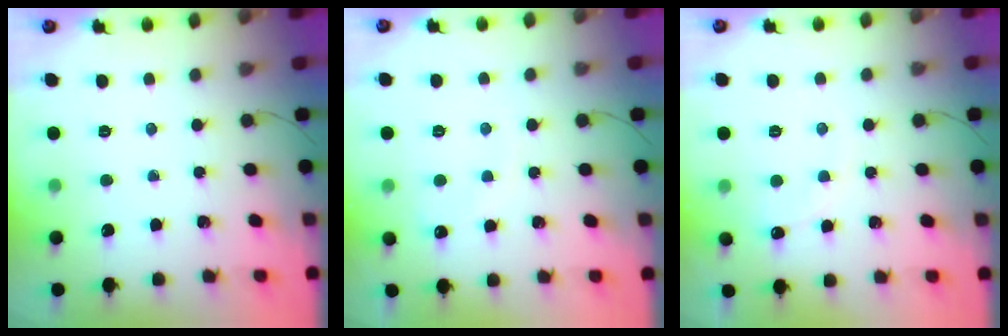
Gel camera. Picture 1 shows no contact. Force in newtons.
{"total": 6.6, "press": 6.5, "slide": 1.3}
{"total": 7.6, "press": 7.5, "slide": 1.1}